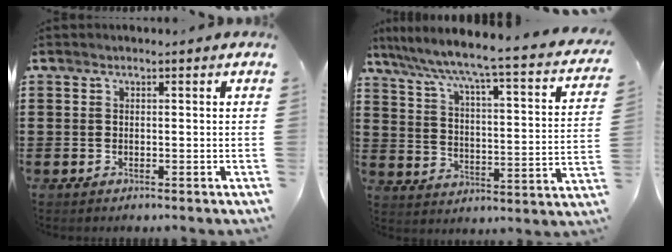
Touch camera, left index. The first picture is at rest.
{"total": 4.3, "force": [3.4, -0.8, 2.5], "torque": [-0.069, -0.051, 0.040]}